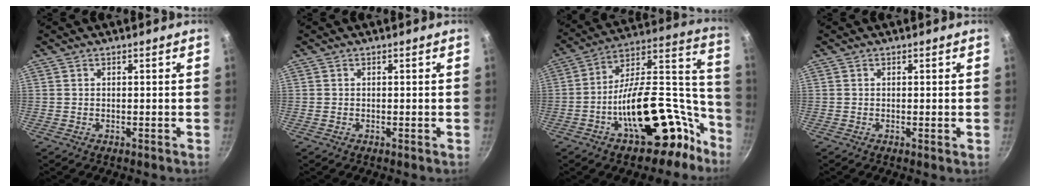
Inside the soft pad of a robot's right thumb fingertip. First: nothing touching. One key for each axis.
{"total": 0.0}
{"total": 26.2, "fx": -12.6, "fy": 12.9, "fz": 19.0, "tx": -0.205, "ty": 0.118, "tz": -0.191}
{"total": 0.5, "fx": -0.1, "fy": 0.0, "fz": 0.5, "tx": -0.009, "ty": -0.003, "tz": -0.002}